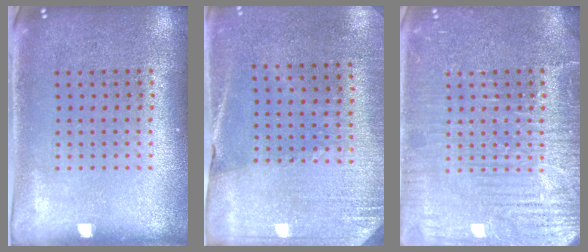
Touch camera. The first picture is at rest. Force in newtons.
{"total": 2.7, "press": 2.6, "slide": 0.9}
{"total": 5.8, "press": 5.7, "slide": 0.8}